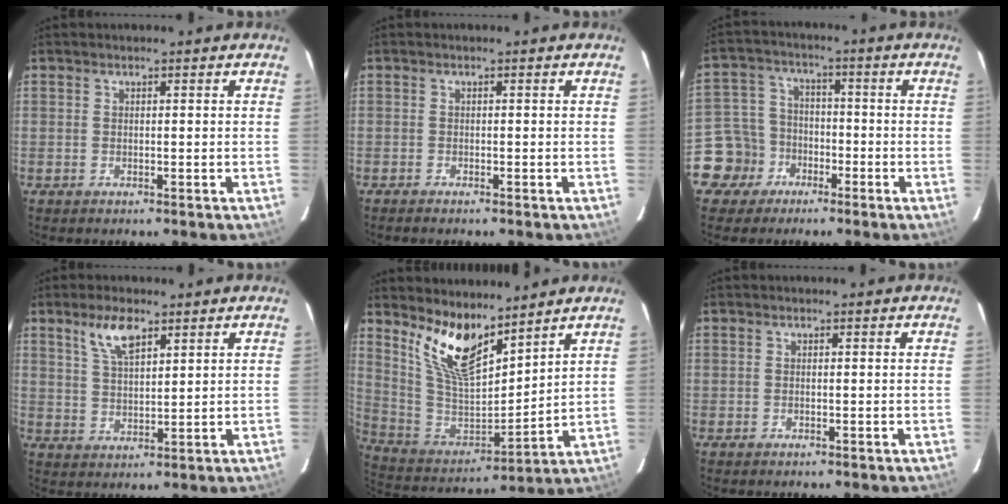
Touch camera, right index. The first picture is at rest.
{"total": 1.3, "force": [-1.2, 0.3, 0.4], "torque": [-0.015, -0.004, -0.021]}
{"total": 8.4, "force": [-4.6, 6.9, 0.5], "torque": [-0.033, 0.033, -0.084]}
{"total": 6.5, "force": [4.1, 2.5, 4.5], "torque": [-0.084, 0.006, 0.082]}
{"total": 14.5, "force": [10.3, 5.1, 8.8], "torque": [-0.175, -0.011, 0.210]}
{"total": 0.0}